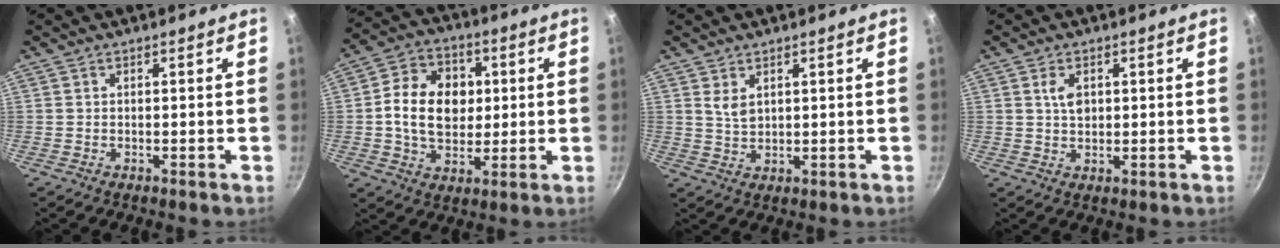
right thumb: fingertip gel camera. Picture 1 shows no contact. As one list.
[{"total": 13.6, "force": [1.2, 10.3, 8.7], "torque": [-0.122, 0.011, 0.012]}, {"total": 3.2, "force": [1.5, 1.8, 2.2], "torque": [-0.037, -0.013, 0.033]}, {"total": 3.6, "force": [0.9, 2.3, 2.6], "torque": [-0.036, -0.004, 0.018]}]